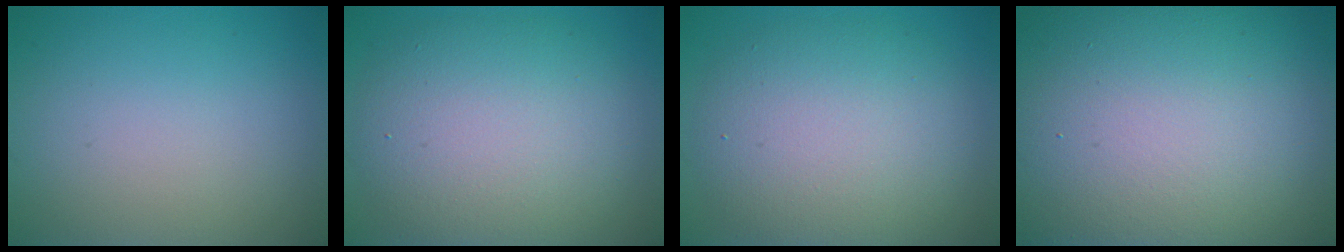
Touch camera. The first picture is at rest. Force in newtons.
{"total": 9.1, "press": 9.1, "slide": 0.6}
{"total": 8.0, "press": 8.0, "slide": 0.2}
{"total": 24.2, "press": 24.2, "slide": 1.2}